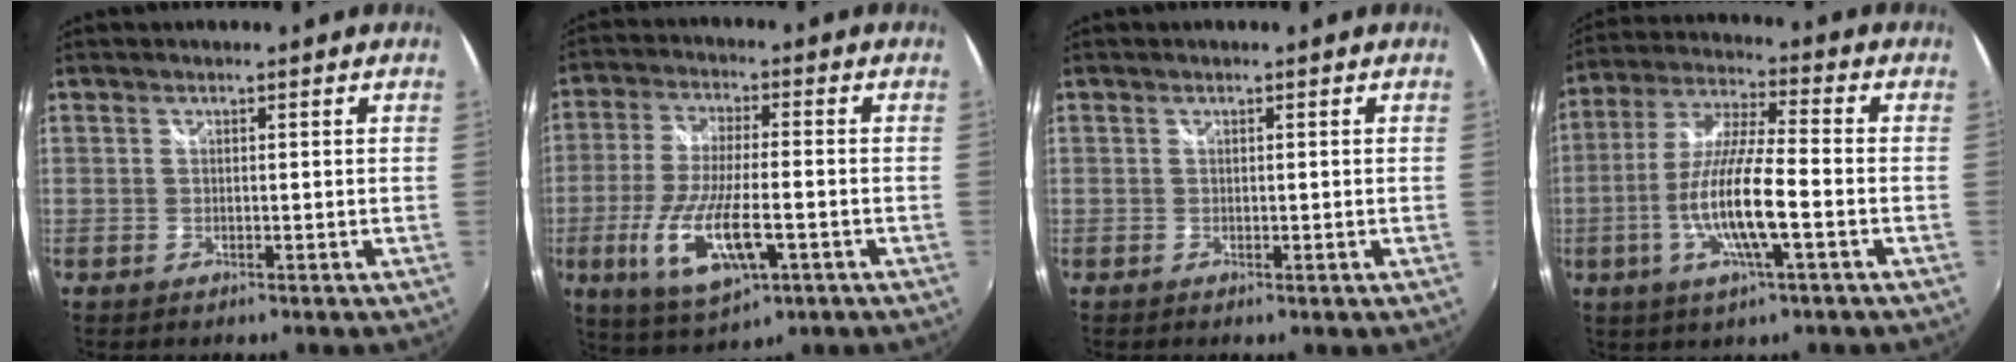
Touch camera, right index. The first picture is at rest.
{"total": 14.2, "force": [-4.7, 4.7, 12.6], "torque": [-0.261, -0.025, -0.082]}
{"total": 0.0}
{"total": 12.9, "force": [-3.9, 1.8, 12.2], "torque": [-0.245, -0.009, -0.073]}